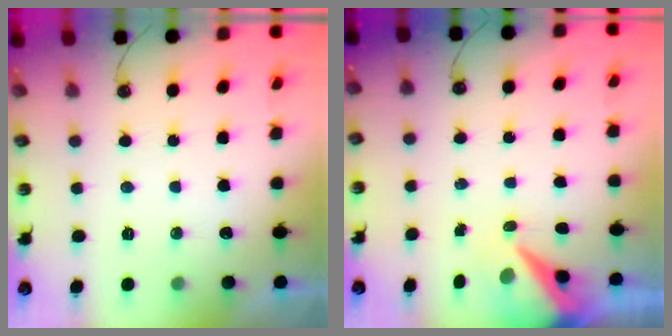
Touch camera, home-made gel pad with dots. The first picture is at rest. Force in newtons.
{"total": 8.6, "press": 8.6, "slide": 1.1}